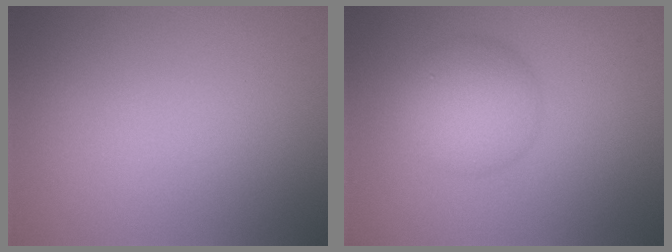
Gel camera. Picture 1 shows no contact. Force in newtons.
{"total": 3.5, "press": 3.5, "slide": 0.1}